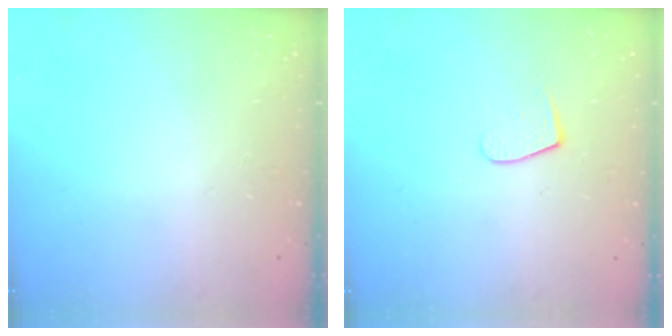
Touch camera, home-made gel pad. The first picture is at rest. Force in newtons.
{"total": 5.8, "press": 5.8, "slide": 0.7}